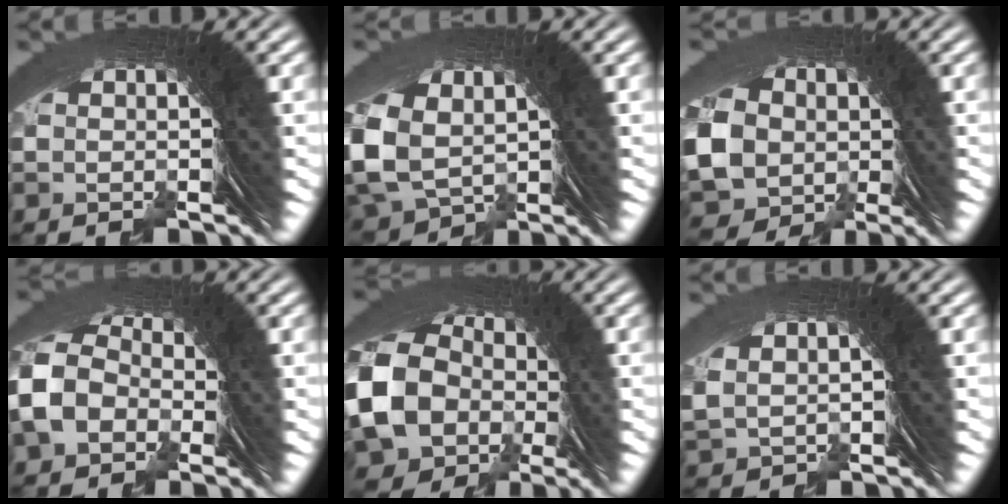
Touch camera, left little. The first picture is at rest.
{"total": 9.6, "force": [-1.6, 8.5, 4.2], "torque": [-0.116, -0.035, -0.013]}
{"total": 14.6, "force": [-2.8, 12.8, 6.3], "torque": [-0.173, -0.065, -0.031]}
{"total": 6.4, "force": [0.6, 5.4, 3.4], "torque": [-0.094, 0.009, 0.003]}
{"total": 13.0, "force": [-1.3, 10.3, 7.8], "torque": [-0.177, -0.051, -0.003]}
{"total": 1.0, "force": [0.5, 0.8, 0.3], "torque": [-0.011, -0.010, 0.023]}